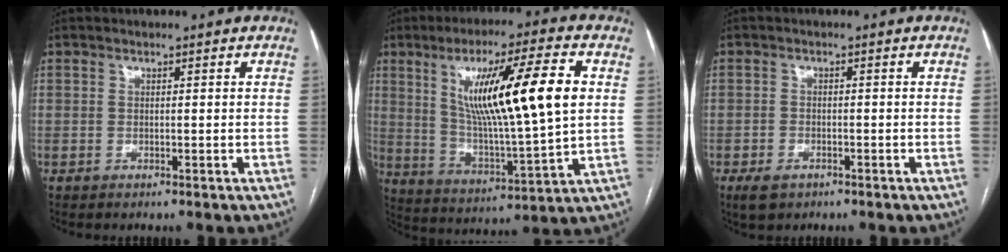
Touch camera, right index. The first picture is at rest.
{"total": 19.2, "force": [4.8, 1.3, 18.5], "torque": [-0.318, -0.001, 0.078]}
{"total": 3.2, "force": [-2.0, 1.9, 1.7], "torque": [-0.033, -0.001, -0.025]}